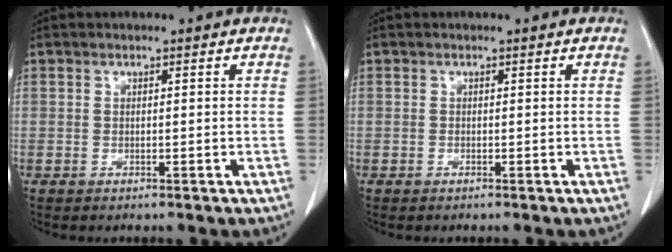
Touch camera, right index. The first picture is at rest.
{"total": 0.0}